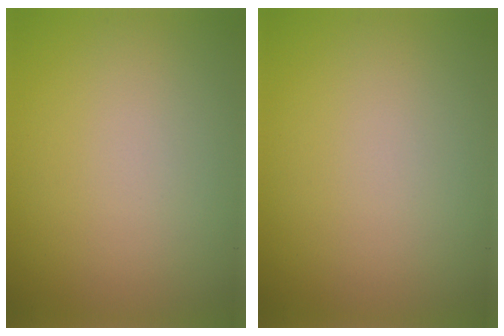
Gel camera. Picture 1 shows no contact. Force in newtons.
{"total": 0.0}